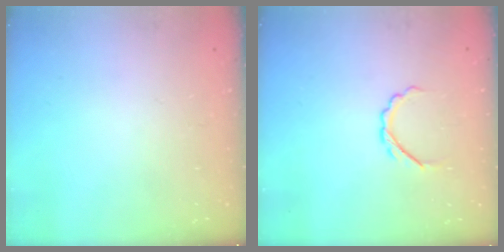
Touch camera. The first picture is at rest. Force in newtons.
{"total": 5.2, "press": 5.0, "slide": 1.1}